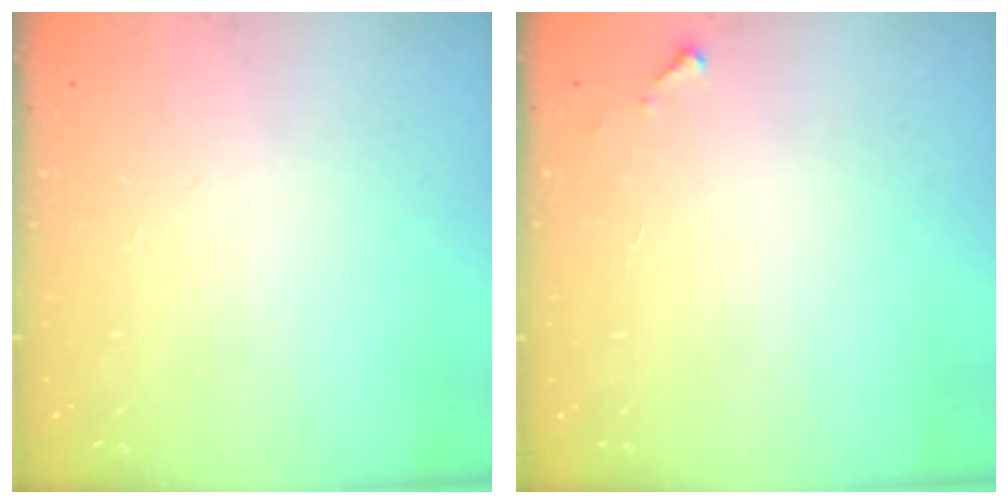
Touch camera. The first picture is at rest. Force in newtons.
{"total": 2.8, "press": 2.8, "slide": 0.1}